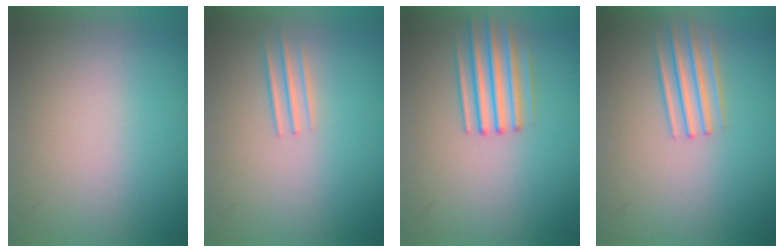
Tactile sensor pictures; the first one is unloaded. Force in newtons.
{"total": 1.8}
{"total": 2.6}
{"total": 2.1}